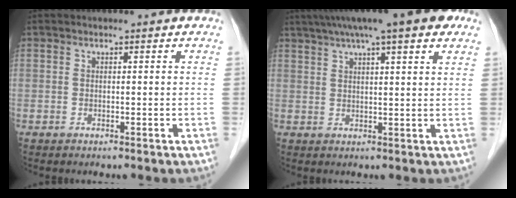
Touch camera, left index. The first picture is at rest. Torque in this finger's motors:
{"motor_torque": [0.99, -1.15, 1.06, 0.21]}